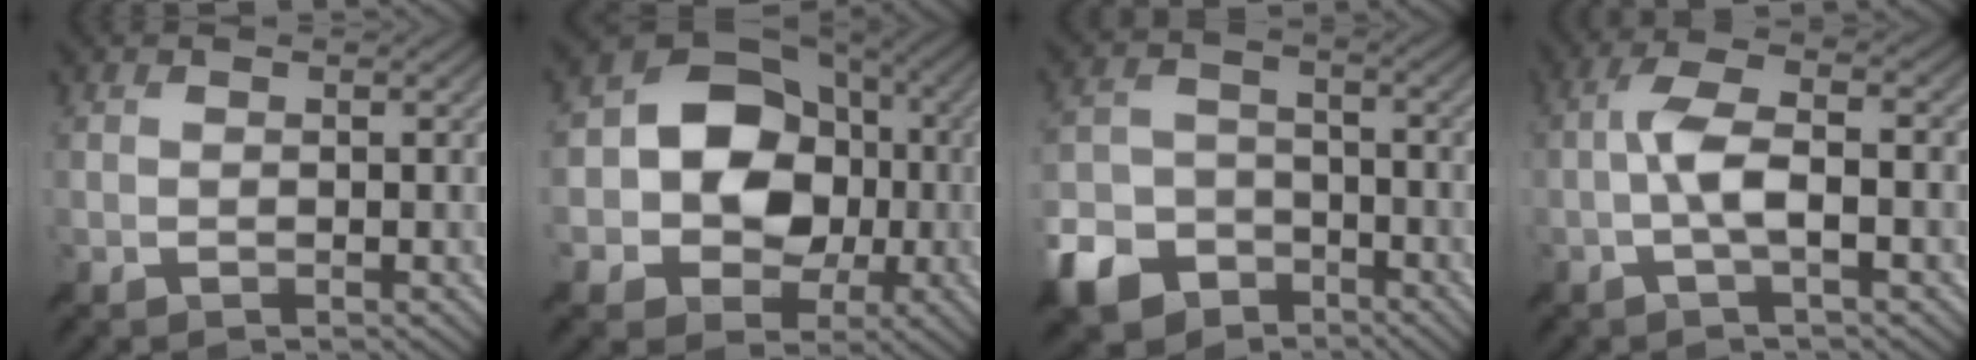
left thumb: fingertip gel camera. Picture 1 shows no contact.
{"total": 11.9, "force": [-0.6, 9.7, 6.8], "torque": [-0.115, -0.003, -0.031]}
{"total": 9.2, "force": [-6.1, 5.8, 3.8], "torque": [-0.089, -0.010, -0.134]}
{"total": 6.8, "force": [-1.2, 1.4, 6.5], "torque": [-0.124, 0.017, -0.035]}